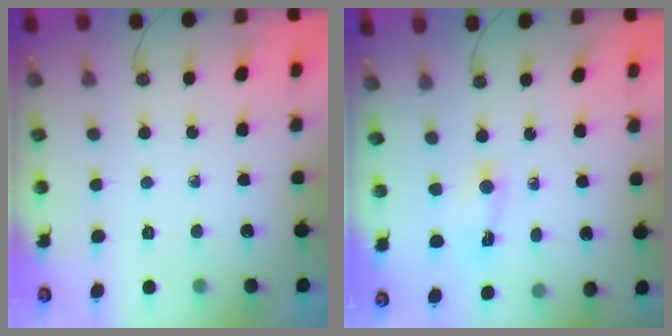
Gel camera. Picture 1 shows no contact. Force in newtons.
{"total": 1.5, "press": 1.5, "slide": 0.2}